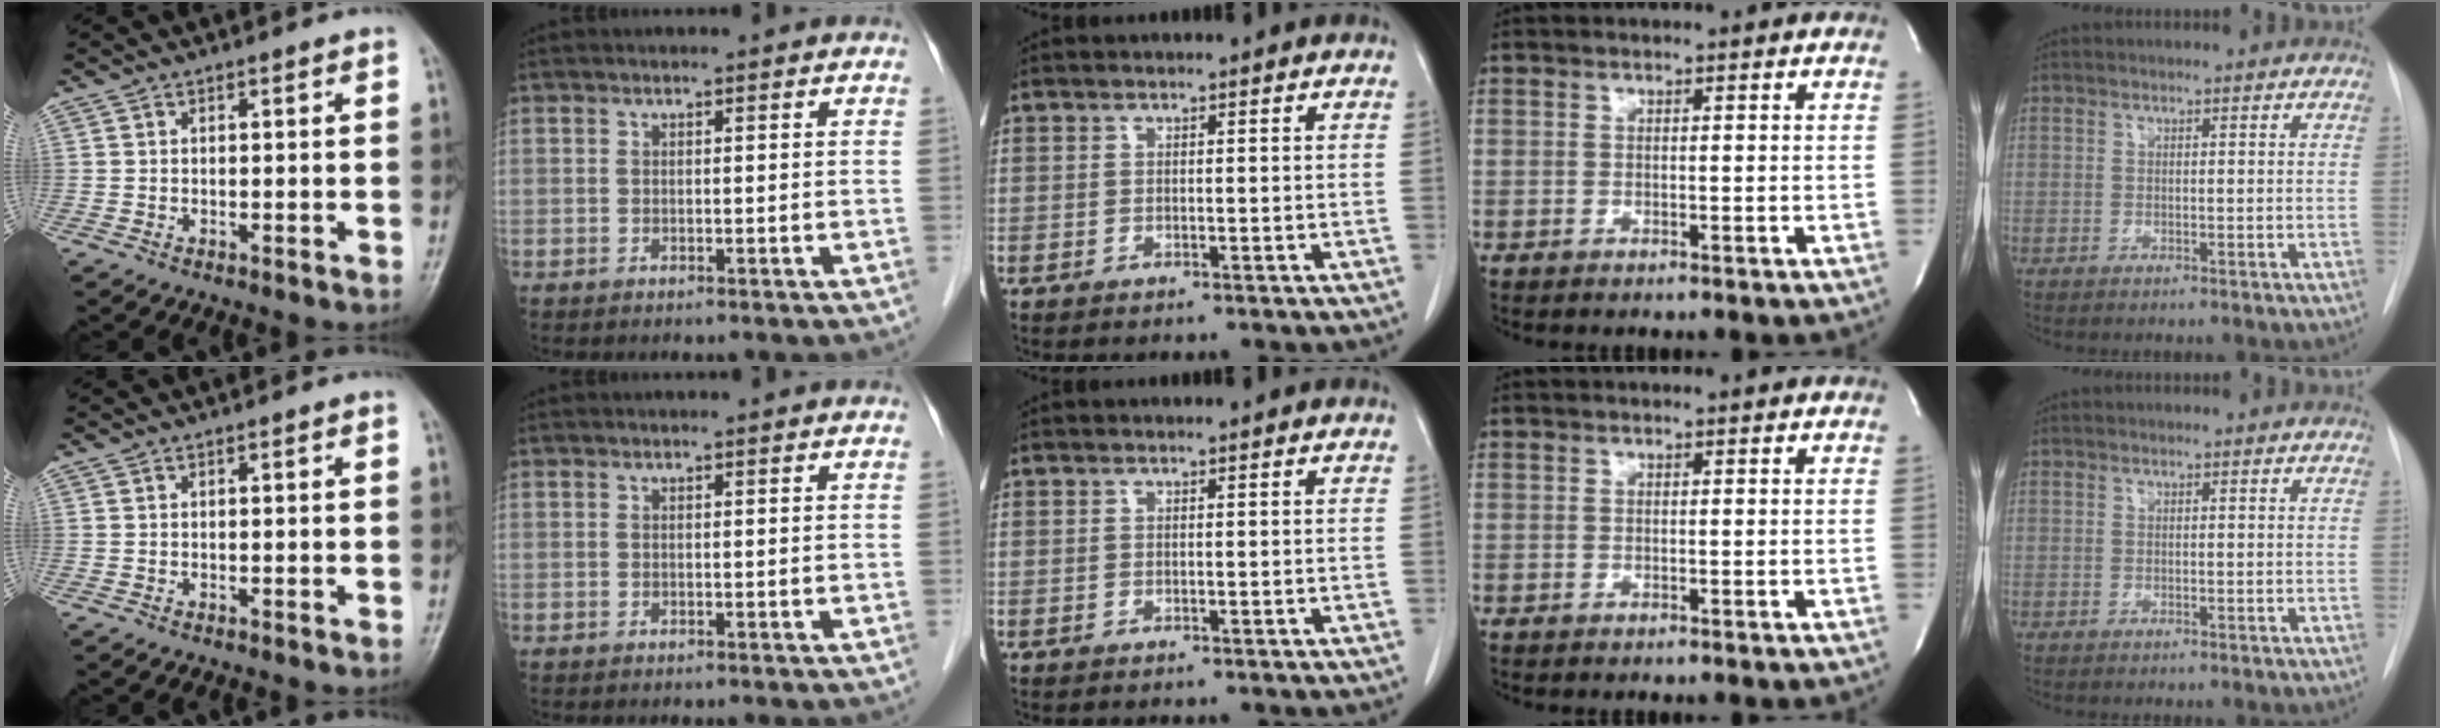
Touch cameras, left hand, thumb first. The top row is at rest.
{}